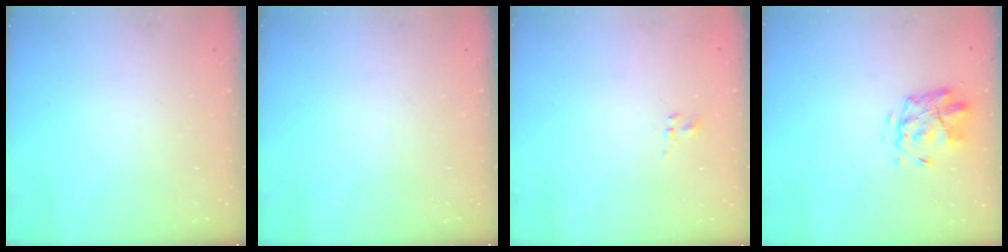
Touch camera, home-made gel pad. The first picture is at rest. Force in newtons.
{"total": 0.0}
{"total": 1.0, "press": 0.8, "slide": 0.6}
{"total": 2.7, "press": 2.4, "slide": 1.2}